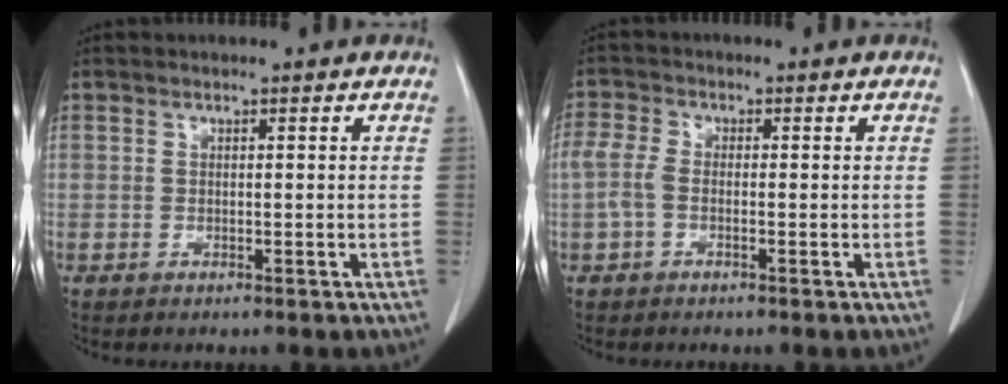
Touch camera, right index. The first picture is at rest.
{"total": 3.1, "force": [-0.6, 1.5, 2.6], "torque": [-0.071, 0.010, -0.018]}